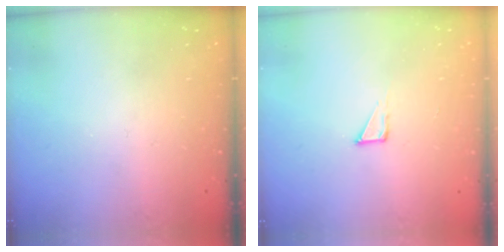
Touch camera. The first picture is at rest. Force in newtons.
{"total": 2.3, "press": 2.3, "slide": 0.1}